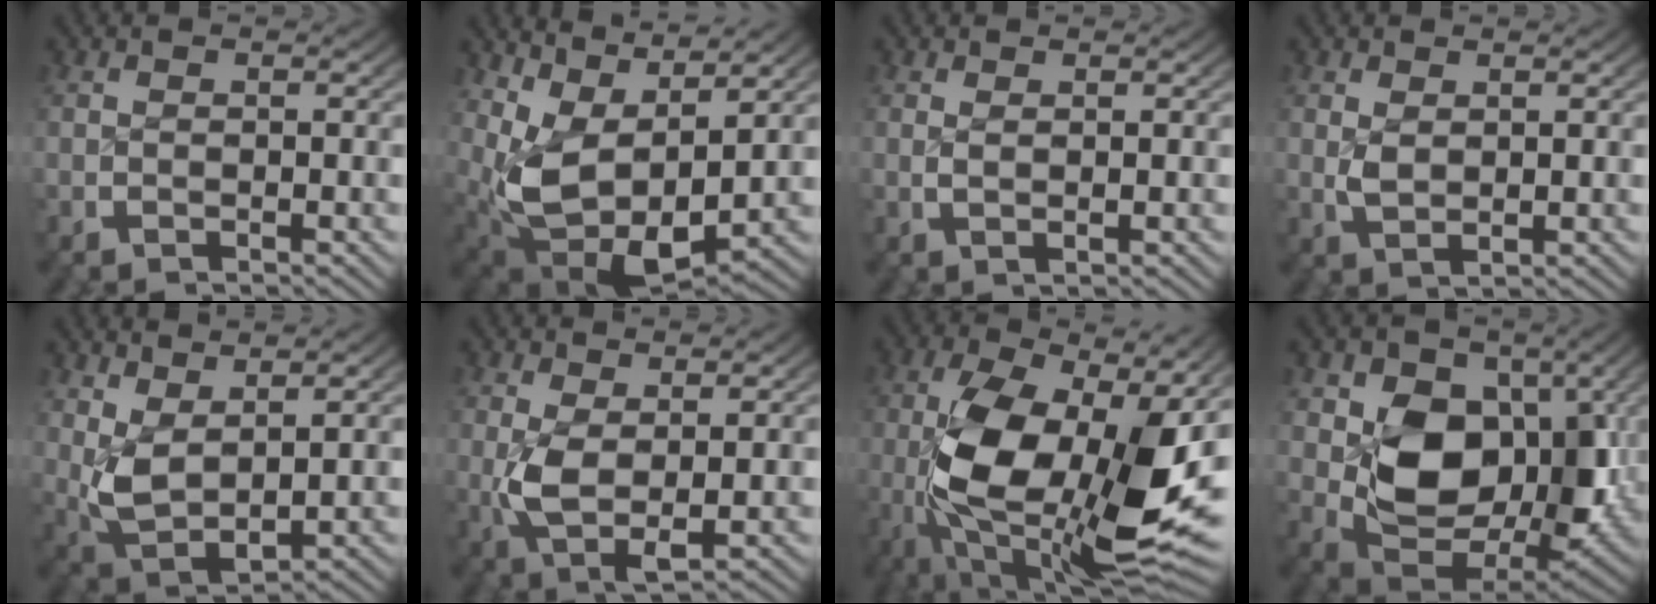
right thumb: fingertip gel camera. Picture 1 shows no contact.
{"total": 11.8, "force": [-0.2, 7.7, 8.9], "torque": [-0.204, -0.060, 0.023]}
{"total": 0.9, "force": [0.6, 0.1, 0.7], "torque": [-0.015, -0.008, 0.016]}
{"total": 1.9, "force": [0.8, 1.1, 1.4], "torque": [-0.033, -0.010, 0.024]}
{"total": 6.0, "force": [0.9, 4.1, 4.2], "torque": [-0.110, -0.030, 0.034]}
{"total": 5.1, "force": [0.1, 3.0, 4.1], "torque": [-0.108, -0.028, 0.016]}
{"total": 20.6, "force": [-1.8, 11.1, 17.3], "torque": [-0.346, -0.075, 0.011]}
{"total": 15.0, "force": [-0.1, 10.5, 10.6], "torque": [-0.215, -0.071, 0.023]}